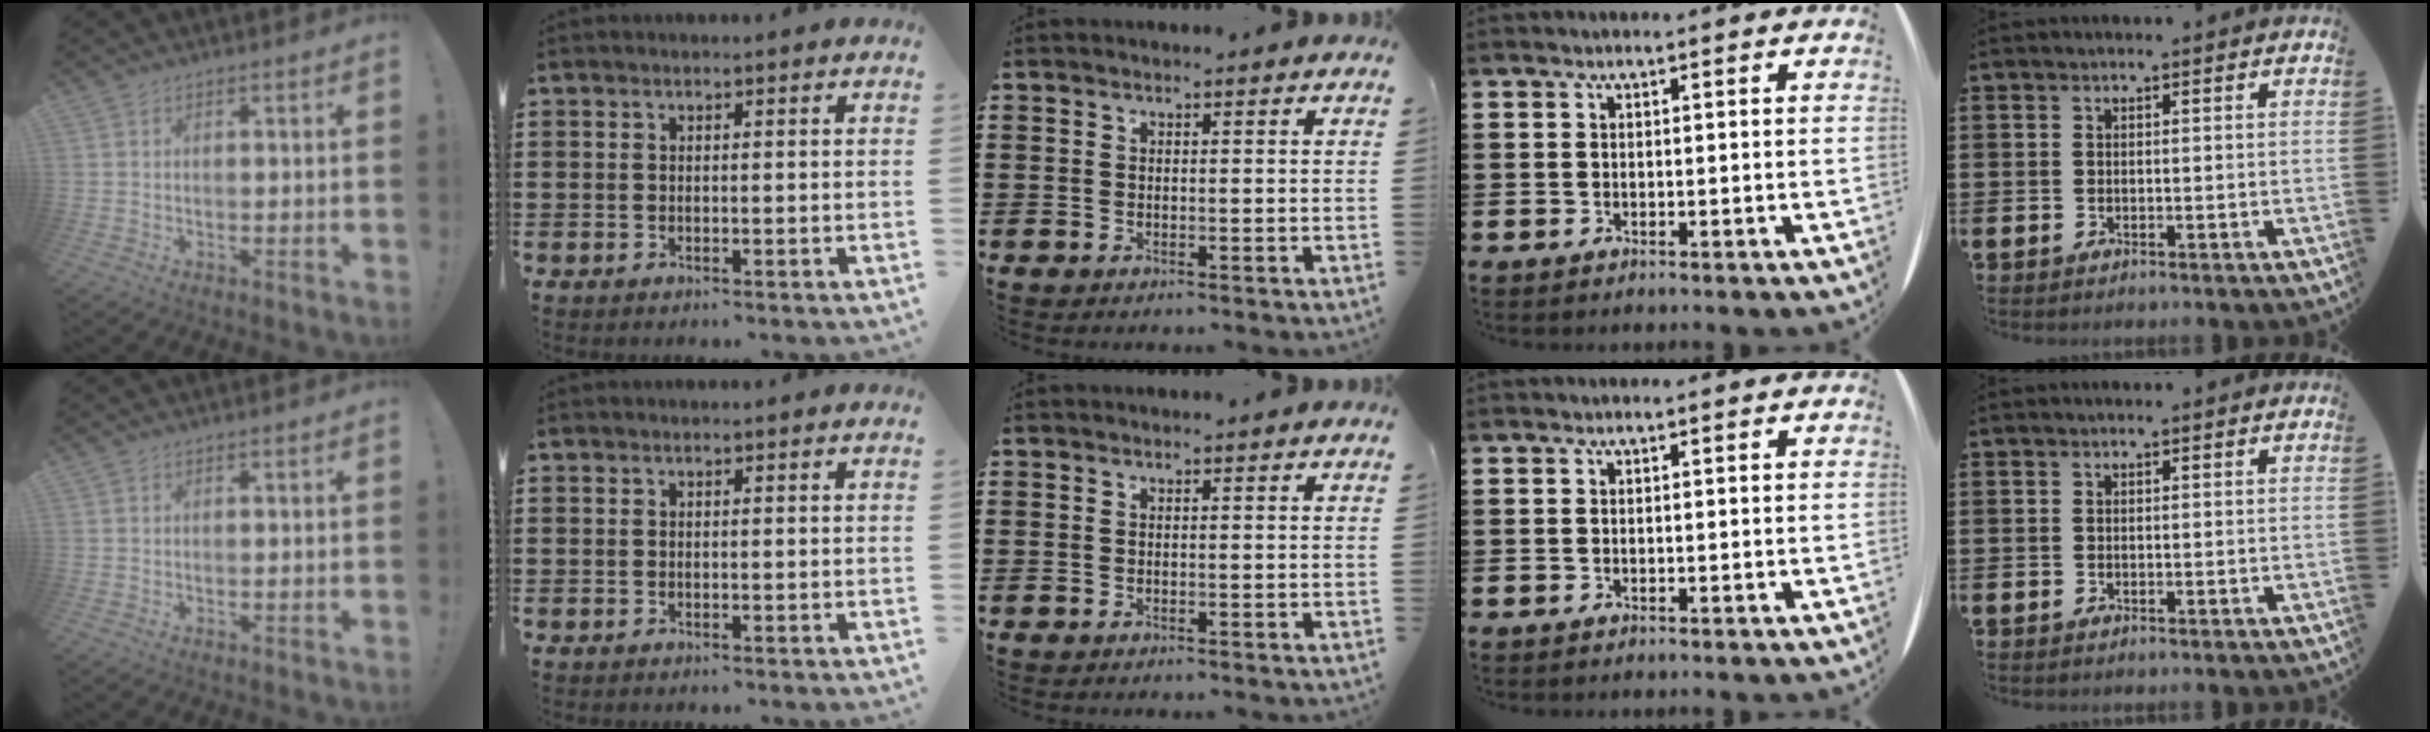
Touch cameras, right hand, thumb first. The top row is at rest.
{}